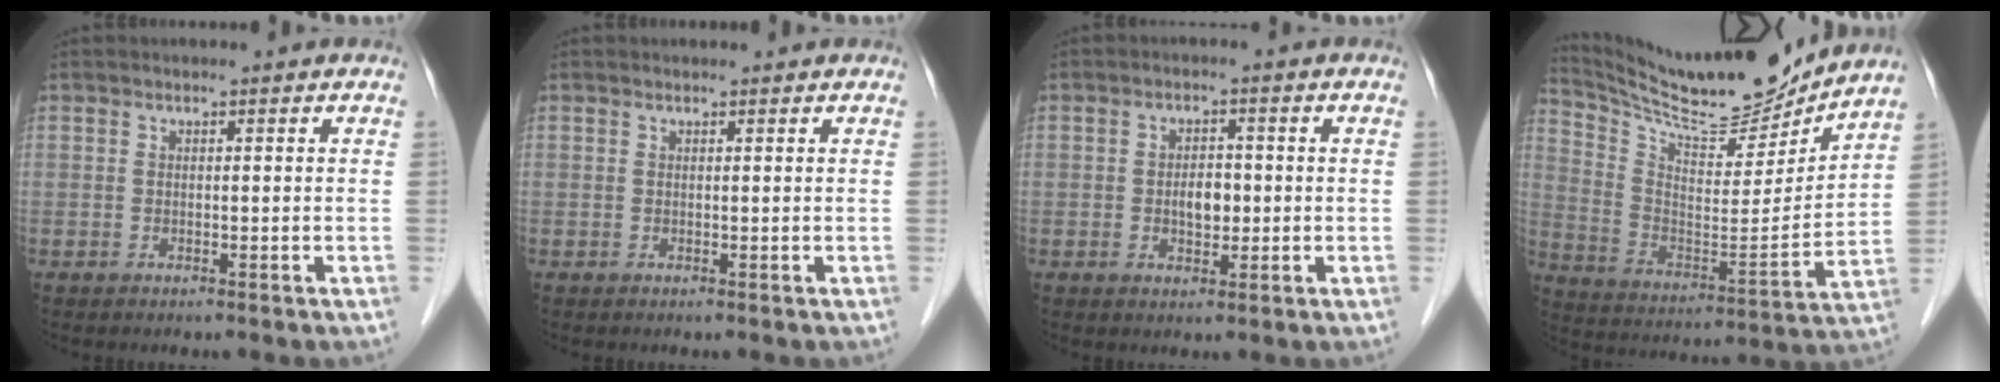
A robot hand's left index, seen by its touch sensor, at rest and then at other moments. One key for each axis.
{"total": 0.7, "fx": 0.7, "fy": 0.1, "fz": 0.0, "tx": -0.005, "ty": 0.007, "tz": 0.013}
{"total": 3.3, "fx": -0.3, "fy": 1.9, "fz": 2.6, "tx": -0.043, "ty": 0.004, "tz": -0.001}
{"total": 19.1, "fx": 17.7, "fy": 2.7, "fz": 6.5, "tx": -0.135, "ty": -0.027, "tz": 0.289}